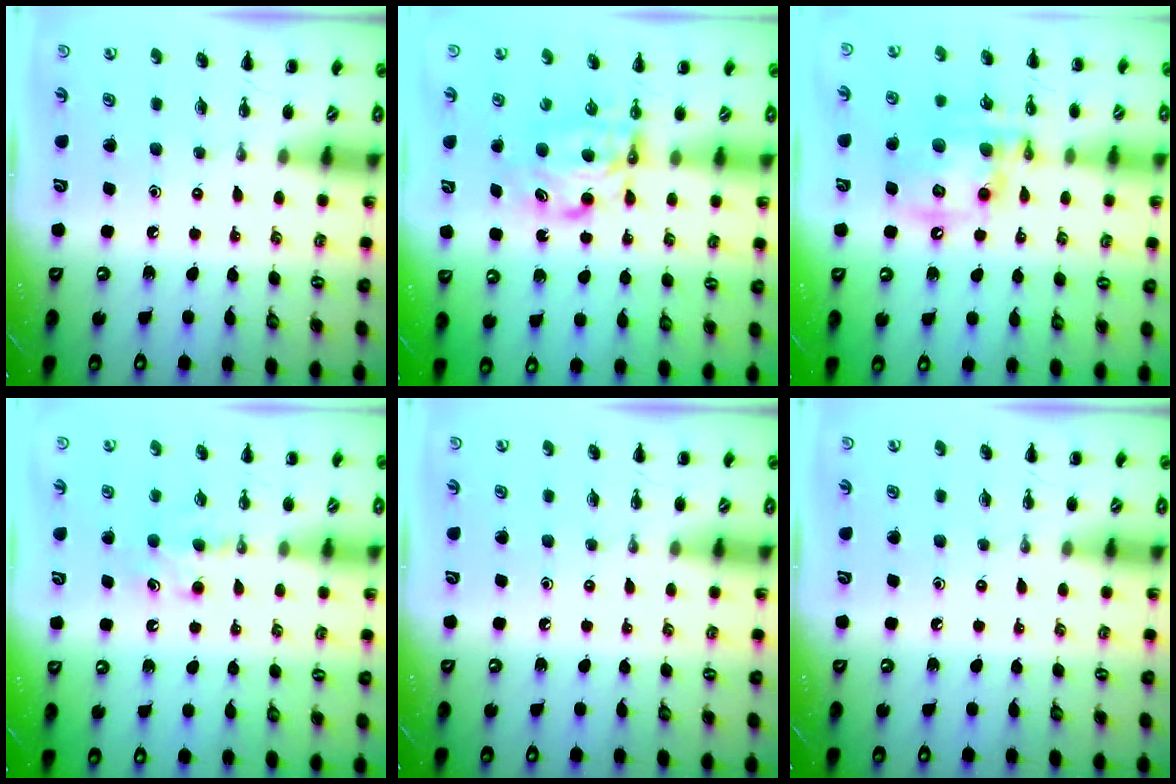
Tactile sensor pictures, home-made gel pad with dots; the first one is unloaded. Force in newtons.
{"total": 6.5, "press": 6.5, "slide": 0.4}
{"total": 14.2, "press": 13.9, "slide": 3.0}
{"total": 6.4, "press": 6.2, "slide": 1.6}
{"total": 0.0}
{"total": 0.0}